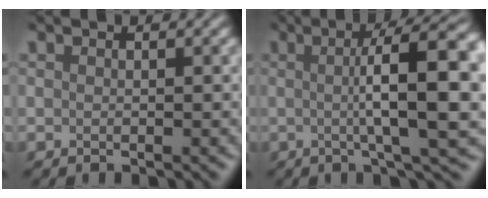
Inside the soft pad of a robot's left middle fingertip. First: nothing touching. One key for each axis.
{"total": 10.4, "fx": 0.6, "fy": 1.6, "fz": 10.3, "tx": -0.130, "ty": 0.013, "tz": 0.014}